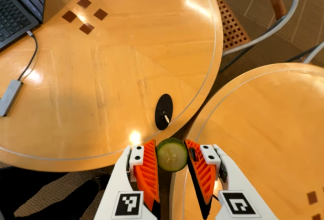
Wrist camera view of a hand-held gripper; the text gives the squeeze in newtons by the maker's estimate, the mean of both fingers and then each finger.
{"total": 7.5, "left": 7.6, "right": 7.5}